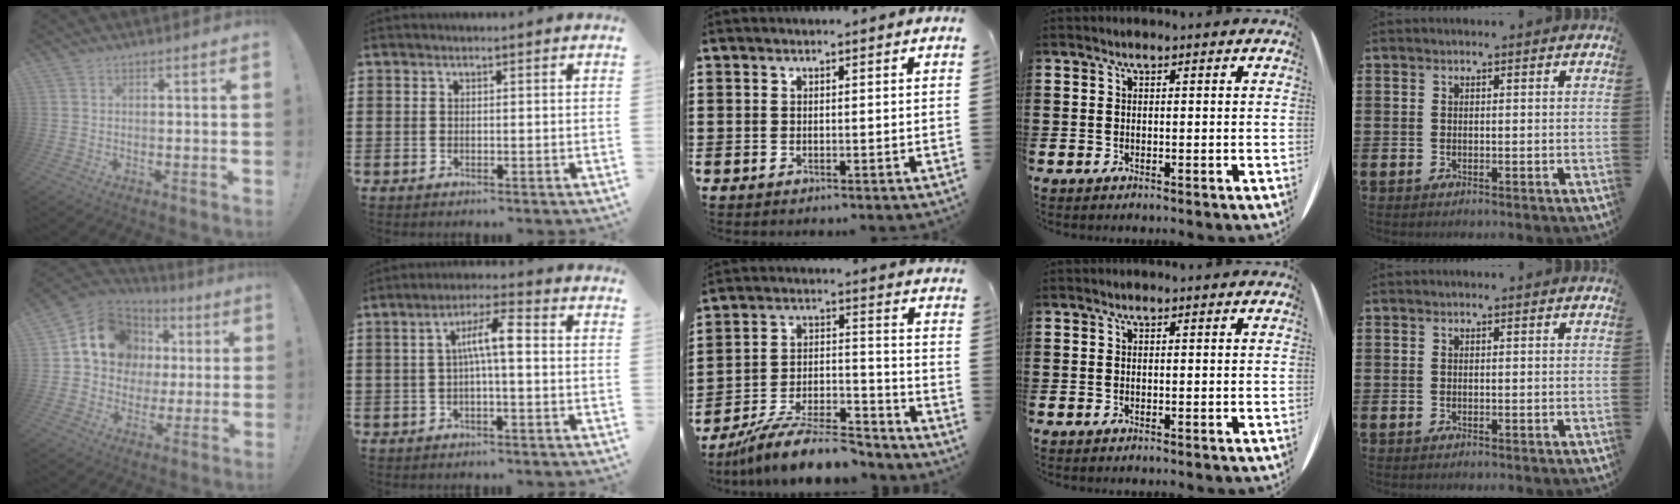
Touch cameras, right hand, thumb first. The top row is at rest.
{"thumb": {"total": 15.0, "force": [4.8, 12.6, 6.5], "torque": [-0.087, -0.020, 0.108]}, "index": {"total": 6.0, "force": [0.0, 1.2, 5.9], "torque": [-0.113, 0.012, -0.006]}, "middle": {"total": 11.5, "force": [-10.0, 1.8, 5.3], "torque": [-0.087, 0.031, -0.191]}}